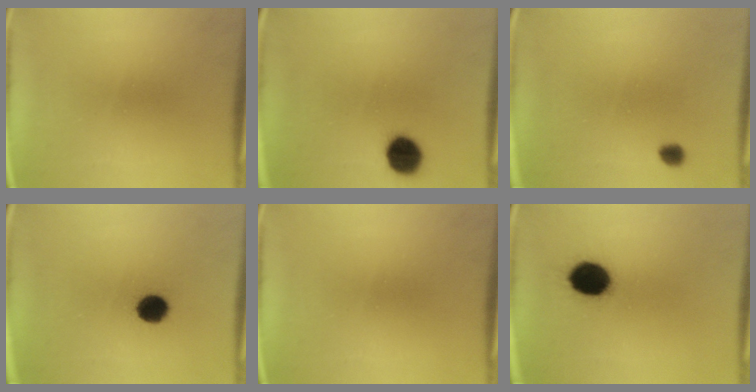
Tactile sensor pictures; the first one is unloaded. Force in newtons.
{"total": 8.6}
{"total": 1.9}
{"total": 7.2}
{"total": 0.0}
{"total": 10.2}